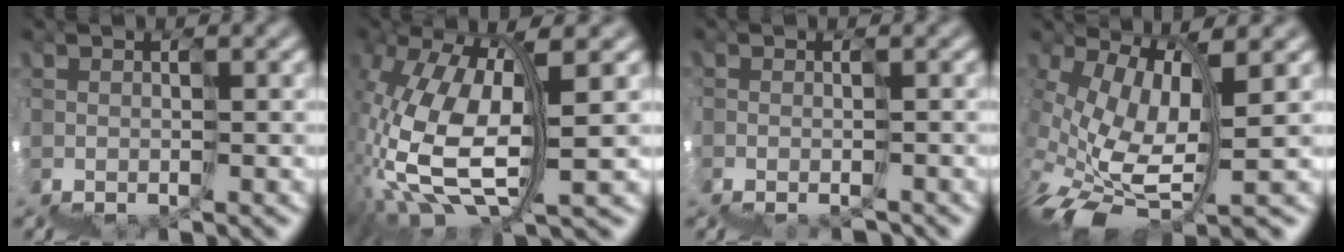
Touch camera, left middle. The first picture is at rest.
{"total": 6.7, "force": [0.5, 2.4, 6.2], "torque": [-0.156, 0.010, 0.009]}
{"total": 4.0, "force": [-2.3, 1.5, 3.0], "torque": [-0.038, -0.020, -0.023]}
{"total": 4.5, "force": [-0.3, 1.2, 4.3], "torque": [-0.107, 0.007, -0.002]}